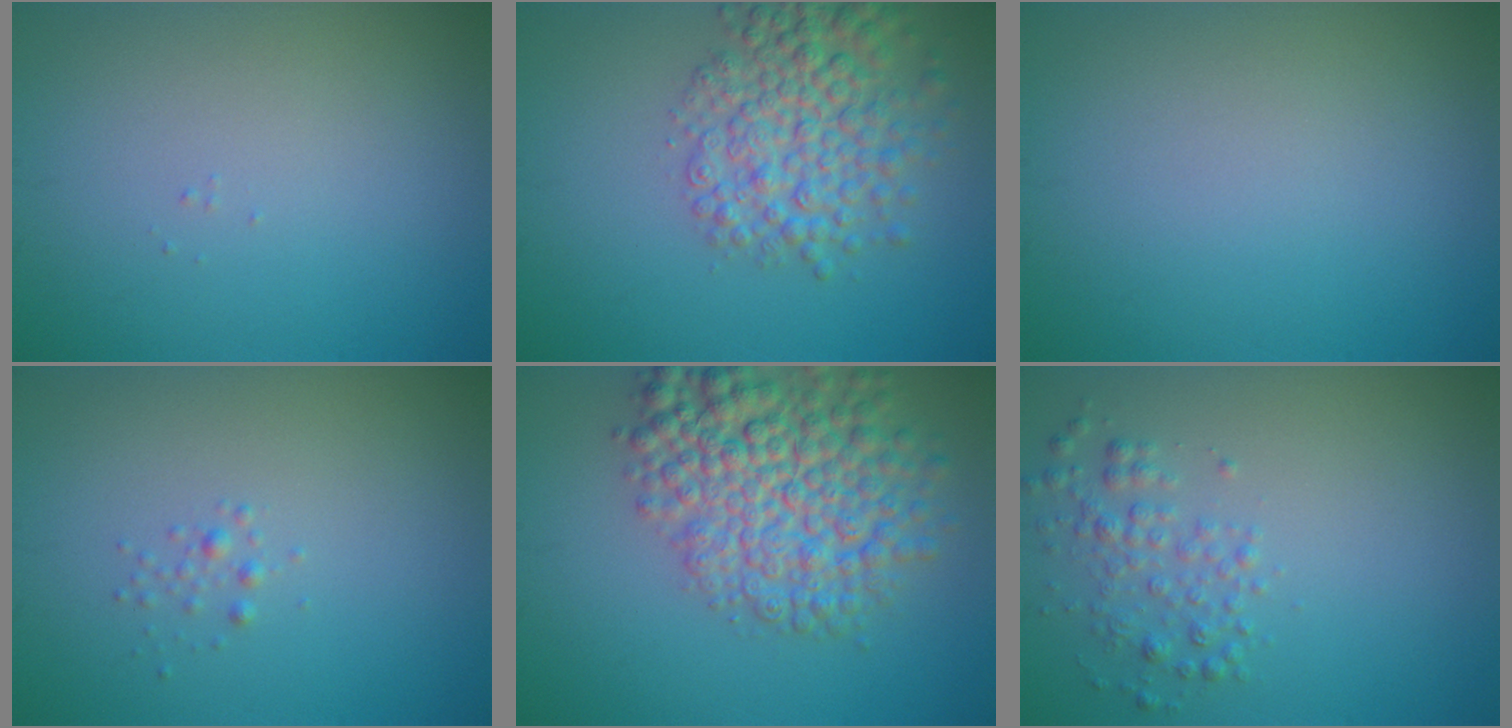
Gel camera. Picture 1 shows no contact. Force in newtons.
{"total": 6.3, "press": 6.2, "slide": 0.2}
{"total": 0.0}
{"total": 0.7, "press": 0.7, "slide": 0.0}
{"total": 8.4, "press": 8.4, "slide": 0.3}
{"total": 2.2, "press": 2.2, "slide": 0.1}